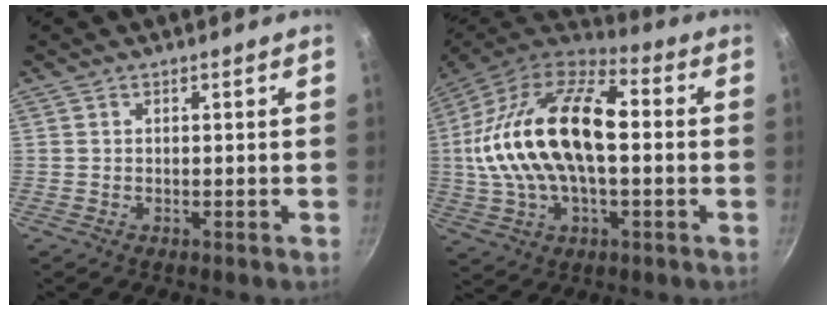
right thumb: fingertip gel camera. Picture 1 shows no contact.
{"total": 24.6, "force": [1.0, 13.3, 20.7], "torque": [-0.383, 0.037, 0.006]}